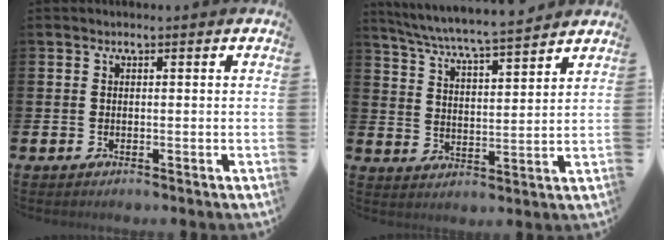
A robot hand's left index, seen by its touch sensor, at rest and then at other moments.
{"total": 6.5, "force": [6.2, -0.2, 1.8], "torque": [-0.063, -0.047, 0.108]}